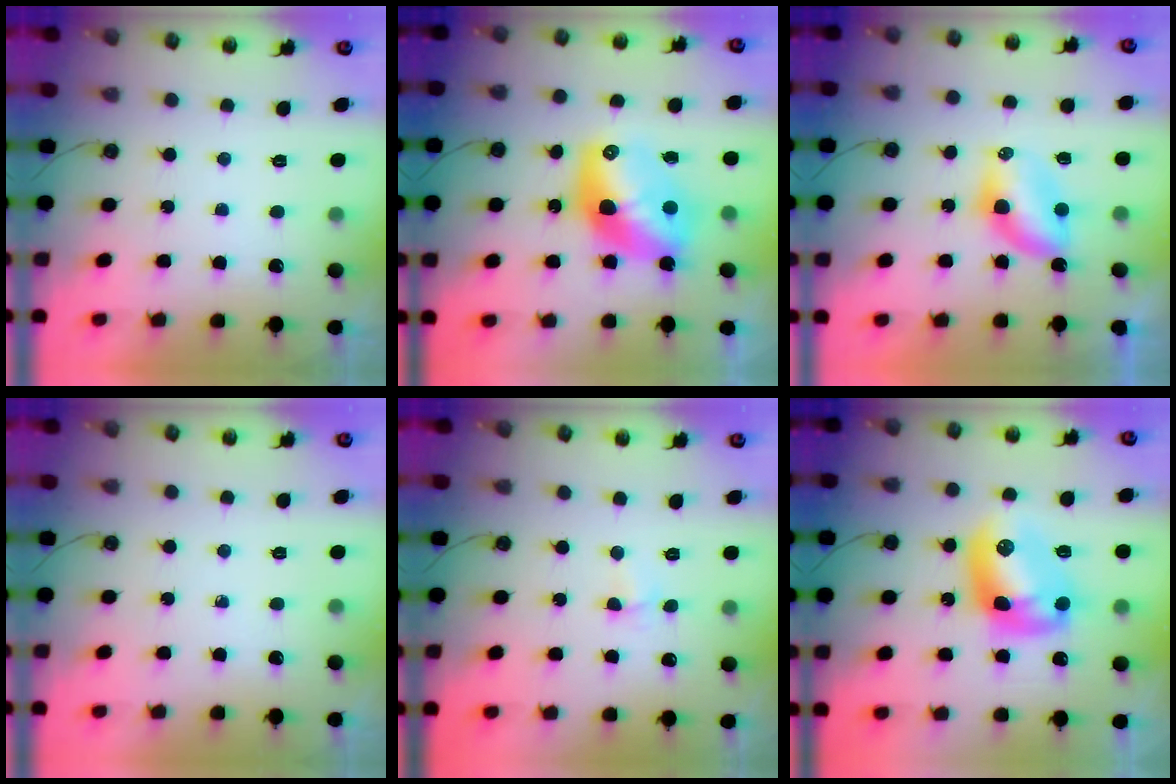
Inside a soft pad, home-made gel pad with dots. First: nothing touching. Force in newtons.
{"total": 13.6, "press": 13.5, "slide": 1.2}
{"total": 6.3, "press": 6.3, "slide": 0.3}
{"total": 0.0}
{"total": 2.1, "press": 2.1, "slide": 0.5}
{"total": 12.6, "press": 12.6, "slide": 0.9}